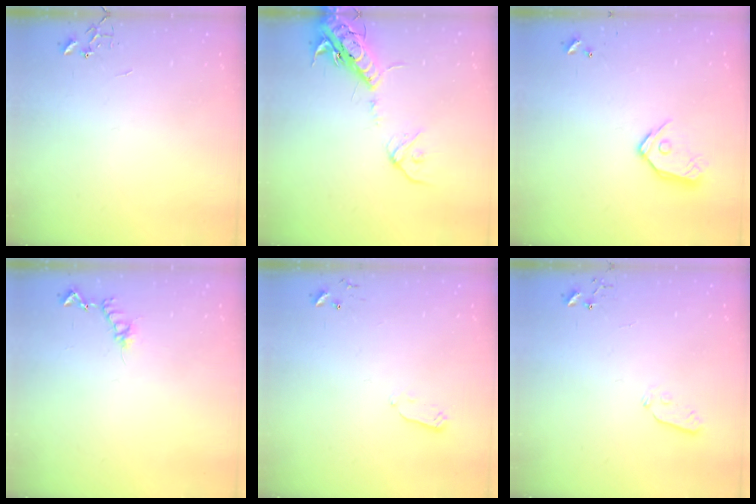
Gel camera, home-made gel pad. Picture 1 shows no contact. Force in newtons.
{"total": 16.3, "press": 16.0, "slide": 3.3}
{"total": 11.6, "press": 11.5, "slide": 1.2}
{"total": 8.7, "press": 8.6, "slide": 0.7}
{"total": 2.9, "press": 2.9, "slide": 0.4}
{"total": 3.9, "press": 3.8, "slide": 0.9}